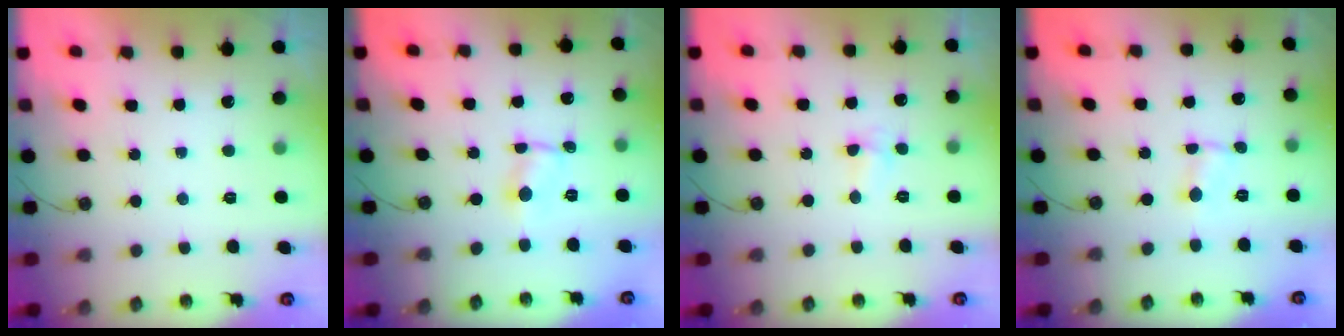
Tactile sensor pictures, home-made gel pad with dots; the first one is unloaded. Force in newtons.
{"total": 0.7, "press": 0.6, "slide": 0.1}
{"total": 4.9, "press": 4.8, "slide": 0.7}
{"total": 0.7, "press": 0.7, "slide": 0.1}